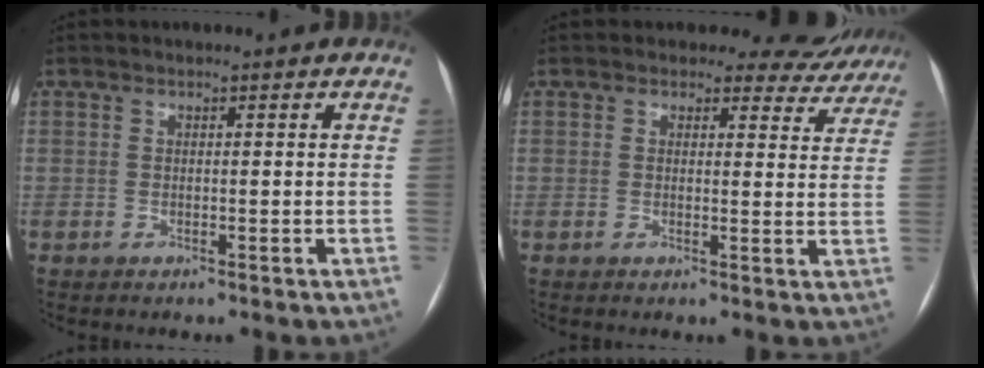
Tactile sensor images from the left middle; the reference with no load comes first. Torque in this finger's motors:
{"motor_torque": [0.13, -0.17, 0.03, -0.01]}